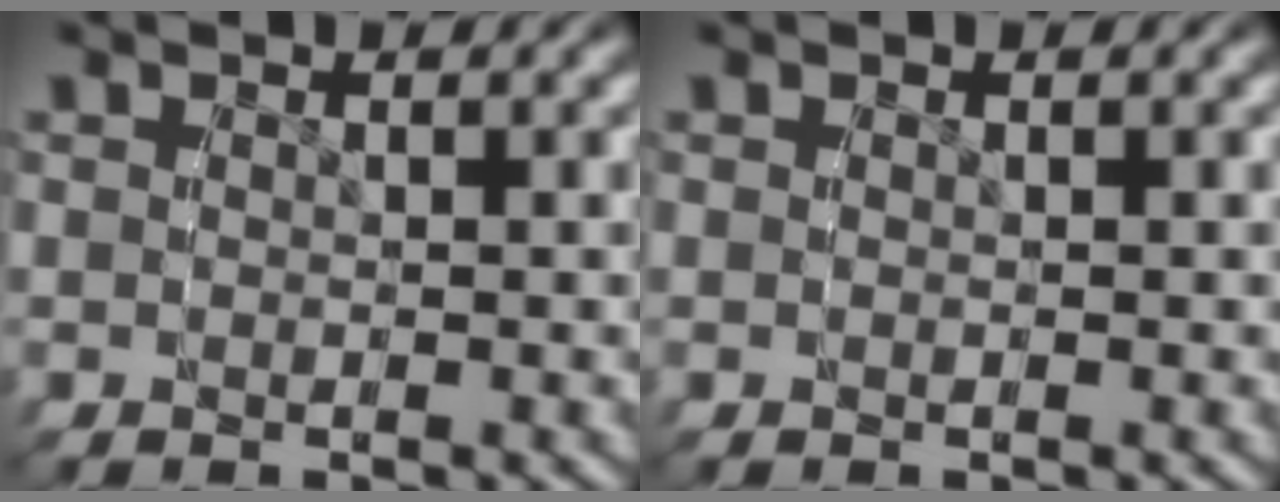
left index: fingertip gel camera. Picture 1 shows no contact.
{"total": 0.0}